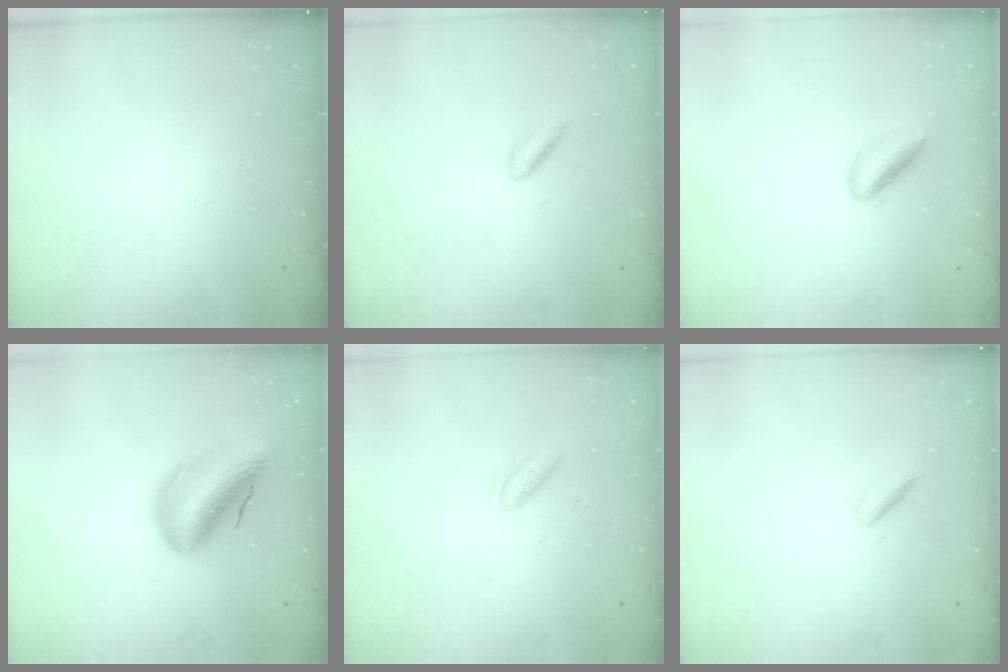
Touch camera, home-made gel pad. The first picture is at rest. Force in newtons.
{"total": 1.8, "press": 1.6, "slide": 0.9}
{"total": 3.9, "press": 3.8, "slide": 0.9}
{"total": 15.3, "press": 14.8, "slide": 3.8}
{"total": 3.4, "press": 3.3, "slide": 0.9}
{"total": 3.0, "press": 2.8, "slide": 0.9}